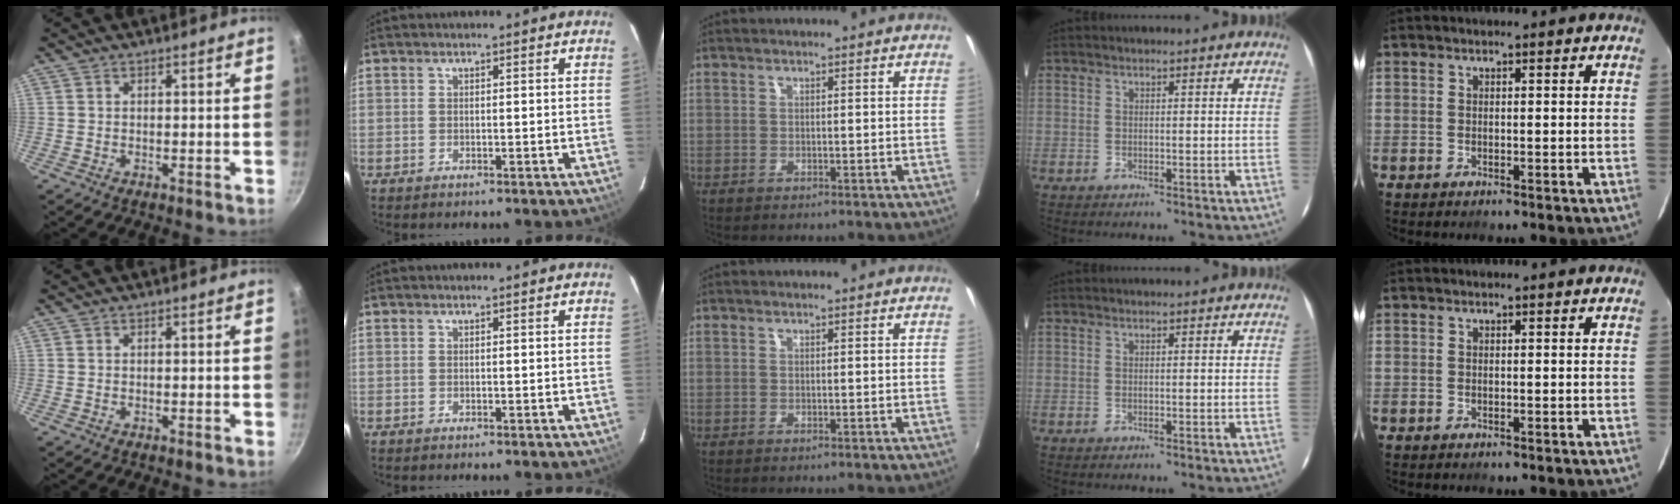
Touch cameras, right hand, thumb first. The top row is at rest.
{}